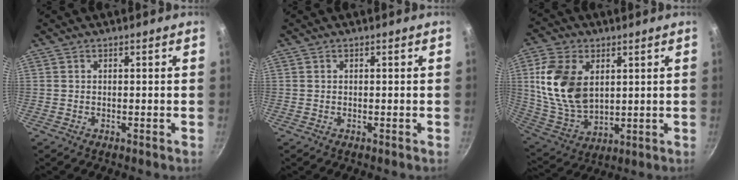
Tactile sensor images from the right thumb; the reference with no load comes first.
{"total": 0.0}
{"total": 15.9, "force": [3.8, 10.3, 11.5], "torque": [-0.204, -0.018, 0.088]}